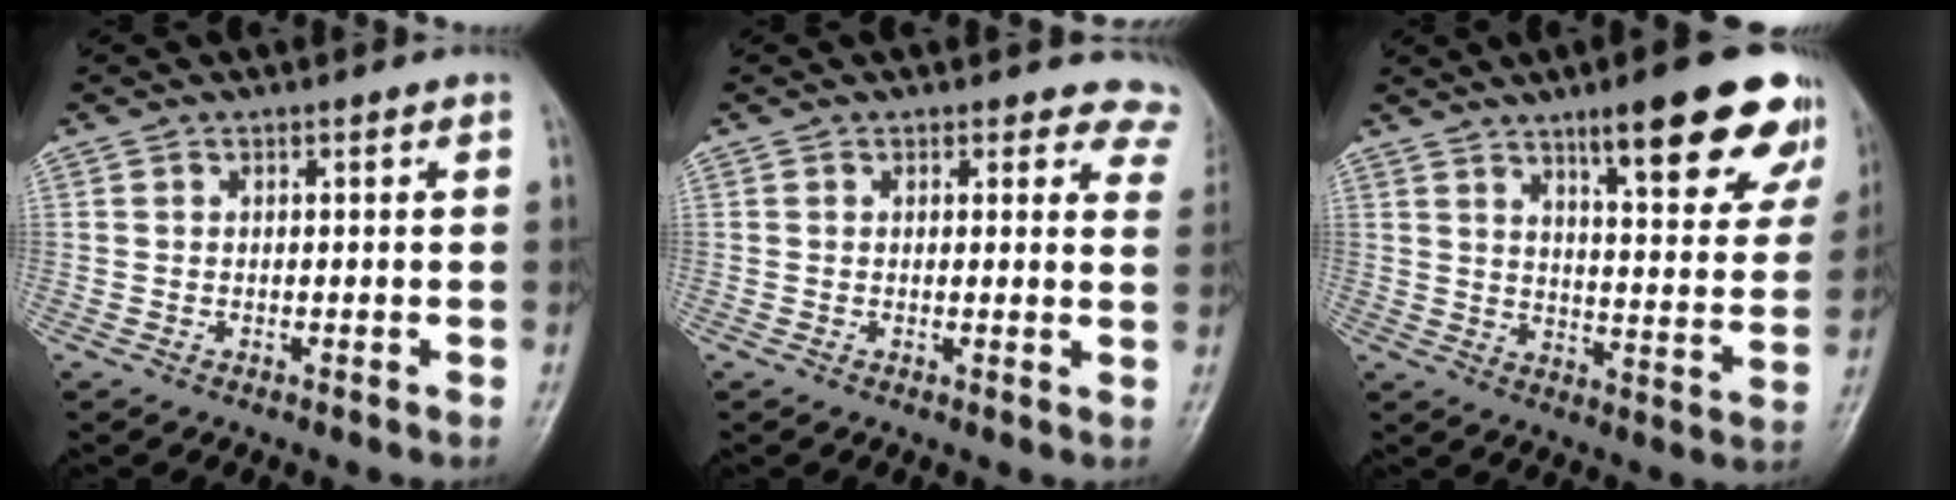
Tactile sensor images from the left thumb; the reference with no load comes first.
{"total": 7.1, "force": [6.3, 3.1, 0.3], "torque": [0.056, -0.025, 0.034]}
{"total": 19.8, "force": [12.4, 4.6, 14.8], "torque": [-0.159, -0.053, 0.168]}